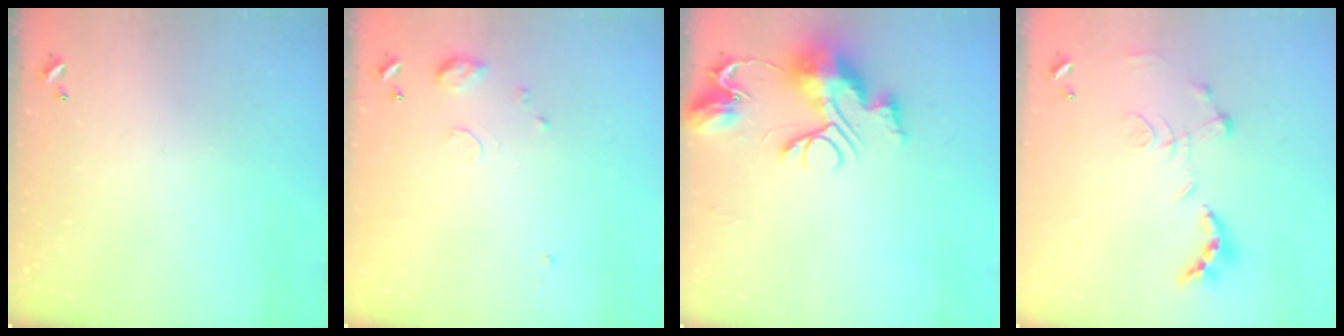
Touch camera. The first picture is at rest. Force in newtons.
{"total": 7.9, "press": 7.8, "slide": 0.8}
{"total": 12.5, "press": 12.4, "slide": 1.2}
{"total": 1.2, "press": 0.4, "slide": 1.1}